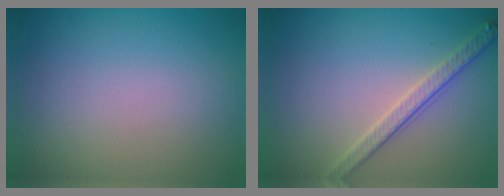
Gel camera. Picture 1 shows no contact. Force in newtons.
{"total": 2.8, "press": 2.7, "slide": 0.8}